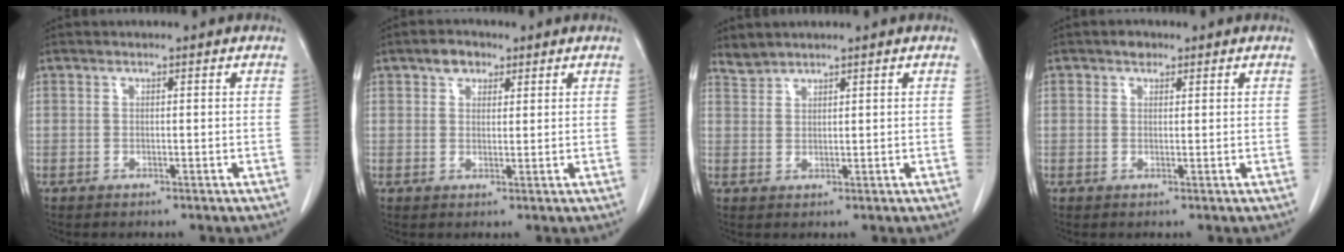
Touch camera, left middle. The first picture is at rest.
{"total": 3.1, "force": [1.8, 2.1, 1.4], "torque": [-0.024, 0.010, 0.031]}
{"total": 1.9, "force": [1.9, 0.1, -0.2], "torque": [-0.001, 0.006, 0.043]}
{"total": 1.5, "force": [0.9, 1.1, 0.5], "torque": [-0.009, 0.005, 0.013]}